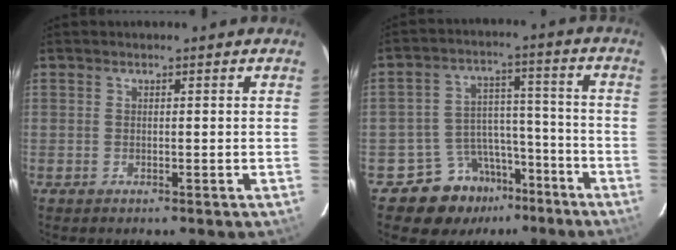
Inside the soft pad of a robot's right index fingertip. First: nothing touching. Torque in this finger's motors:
{"motor_torque": [0.18, -0.47, -0.11, -0.11]}